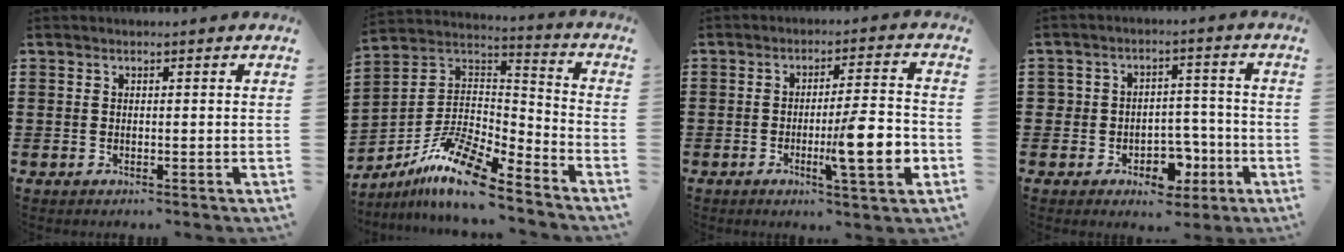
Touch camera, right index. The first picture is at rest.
{"total": 11.6, "force": [-8.8, 2.5, 7.2], "torque": [-0.152, 0.014, -0.178]}
{"total": 10.7, "force": [-2.9, 1.6, 10.2], "torque": [-0.146, -0.007, -0.047]}
{"total": 5.9, "force": [-2.3, 4.8, 2.7], "torque": [-0.046, 0.015, -0.039]}